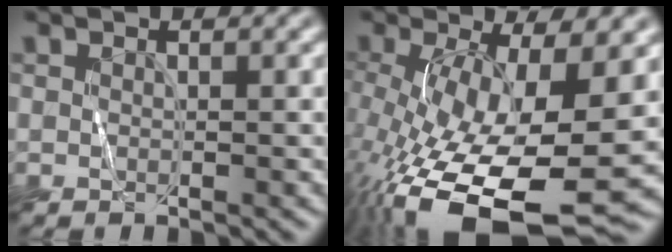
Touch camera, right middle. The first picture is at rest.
{"total": 14.4, "force": [-5.1, 5.2, 12.4], "torque": [-0.223, -0.036, -0.077]}